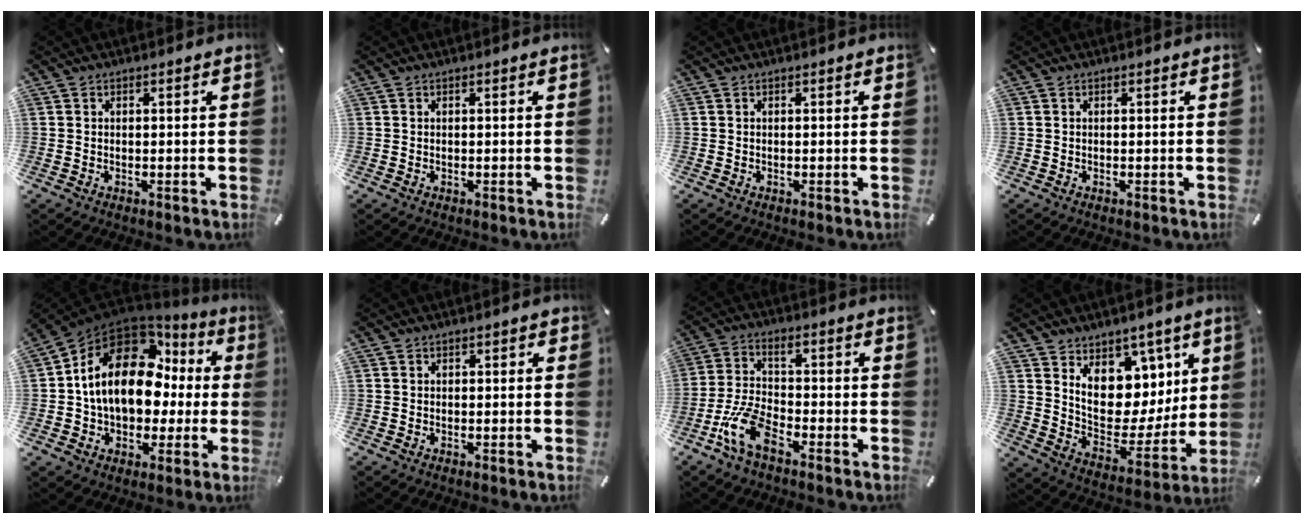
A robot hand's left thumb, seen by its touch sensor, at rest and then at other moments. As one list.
[{"total": 0.0}, {"total": 0.0}, {"total": 0.0}, {"total": 18.4, "force": [3.5, 13.0, 12.6], "torque": [-0.228, -0.014, 0.059]}, {"total": 0.6, "force": [0.1, 0.6, 0.2], "torque": [-0.003, 0.005, 0.001]}, {"total": 10.3, "force": [-5.5, 4.9, 7.1], "torque": [-0.169, 0.014, -0.108]}, {"total": 12.9, "force": [5.5, 10.2, 5.5], "torque": [-0.073, -0.067, 0.110]}]